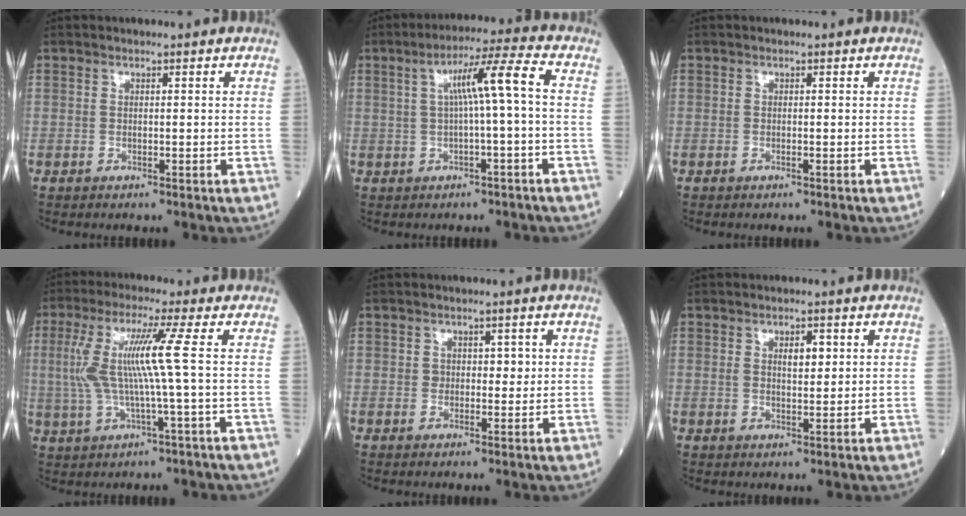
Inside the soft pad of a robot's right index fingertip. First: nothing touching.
{"total": 7.4, "force": [0.4, -0.6, 7.4], "torque": [-0.120, 0.022, 0.008]}
{"total": 0.0}
{"total": 9.0, "force": [0.9, -1.1, 8.9], "torque": [-0.192, 0.011, 0.019]}
{"total": 2.2, "force": [0.5, 1.5, 1.5], "torque": [-0.013, 0.002, 0.006]}
{"total": 2.9, "force": [1.1, 1.1, 2.5], "torque": [-0.040, -0.001, 0.017]}